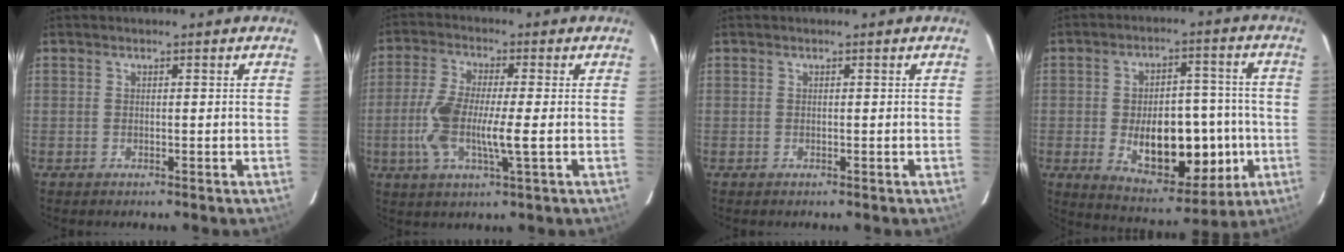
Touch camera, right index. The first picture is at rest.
{"total": 9.5, "force": [-1.4, 1.4, 9.3], "torque": [-0.196, -0.004, -0.030]}
{"total": 0.0}
{"total": 15.6, "force": [-3.0, 7.9, 13.1], "torque": [-0.192, 0.011, -0.028]}